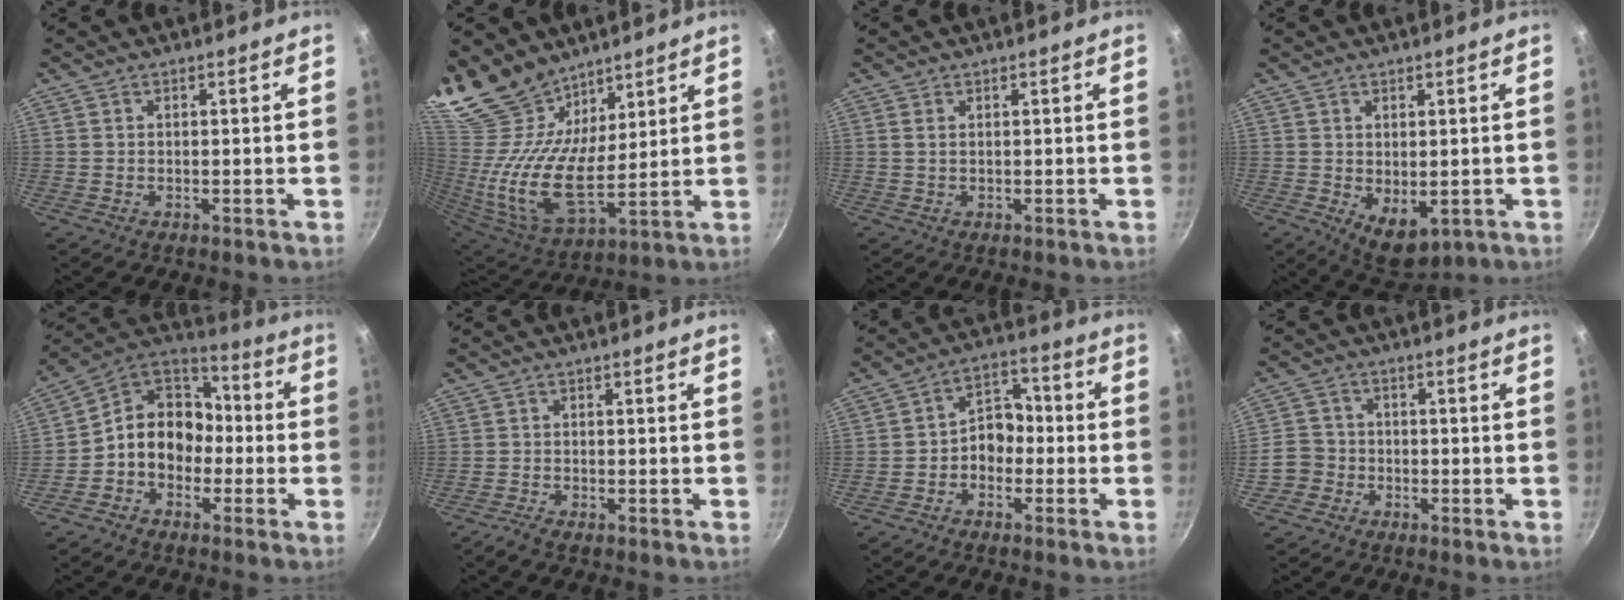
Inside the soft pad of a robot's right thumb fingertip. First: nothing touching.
{"total": 19.8, "force": [14.1, 9.3, 10.3], "torque": [-0.204, -0.078, 0.283]}
{"total": 1.1, "force": [0.4, 0.5, 0.9], "torque": [-0.018, 0.000, 0.007]}
{"total": 6.2, "force": [-0.5, 3.8, 4.8], "torque": [-0.055, -0.013, 0.008]}
{"total": 12.3, "force": [-2.5, 10.1, 6.7], "torque": [-0.066, 0.051, -0.067]}
{"total": 1.8, "force": [-1.5, 0.4, 0.9], "torque": [-0.029, 0.010, -0.031]}
{"total": 7.1, "force": [-1.7, 5.4, 4.2], "torque": [-0.020, 0.037, -0.041]}
{"total": 5.1, "force": [-2.3, 4.4, 1.2], "torque": [0.002, 0.029, -0.048]}